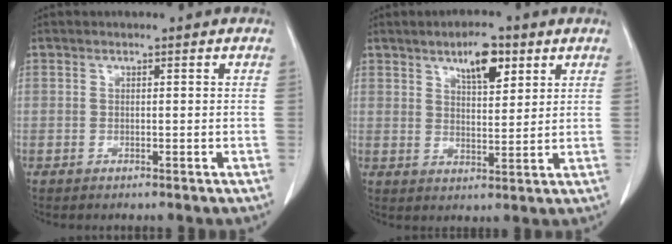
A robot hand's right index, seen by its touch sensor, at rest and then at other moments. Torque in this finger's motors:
{"motor_torque": [0.22, 0.19, 0.12, 0.07]}